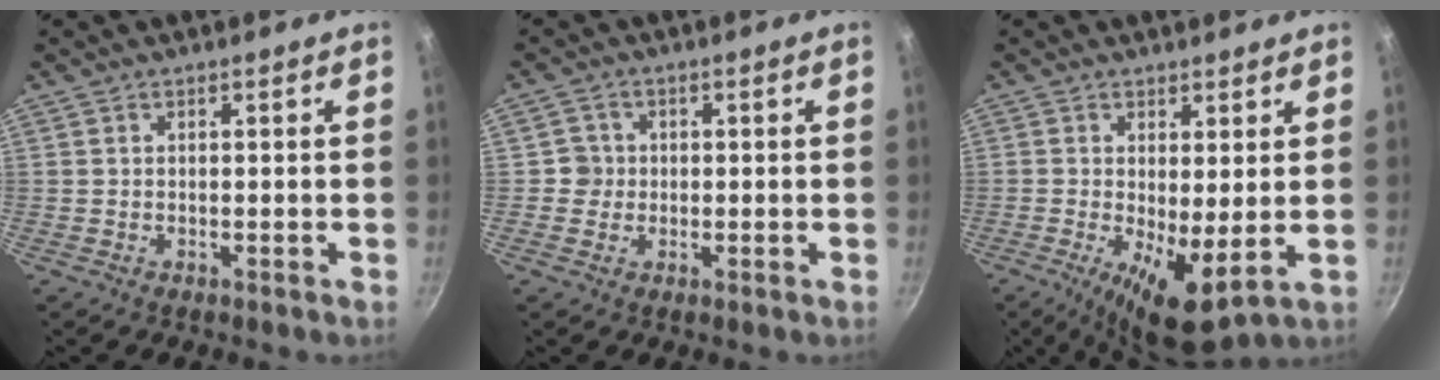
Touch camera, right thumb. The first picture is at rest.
{"total": 2.9, "force": [-0.1, 2.9, 0.3], "torque": [0.017, 0.008, -0.006]}
{"total": 9.2, "force": [-0.2, 3.2, 8.6], "torque": [-0.131, -0.023, 0.003]}